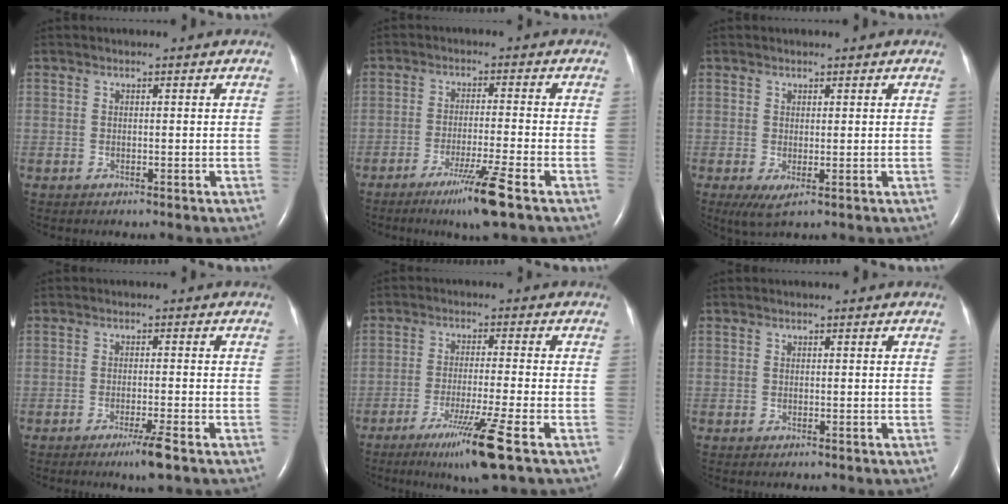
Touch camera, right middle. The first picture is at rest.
{"total": 7.0, "force": [-4.3, -1.1, 5.4], "torque": [-0.100, -0.021, -0.079]}
{"total": 2.5, "force": [-0.2, 0.7, 2.4], "torque": [-0.043, -0.009, 0.004]}
{"total": 3.7, "force": [-2.3, -0.5, 2.8], "torque": [-0.052, -0.012, -0.041]}
{"total": 8.8, "force": [-5.0, -1.4, 7.2], "torque": [-0.131, -0.030, -0.089]}
{"total": 0.0}